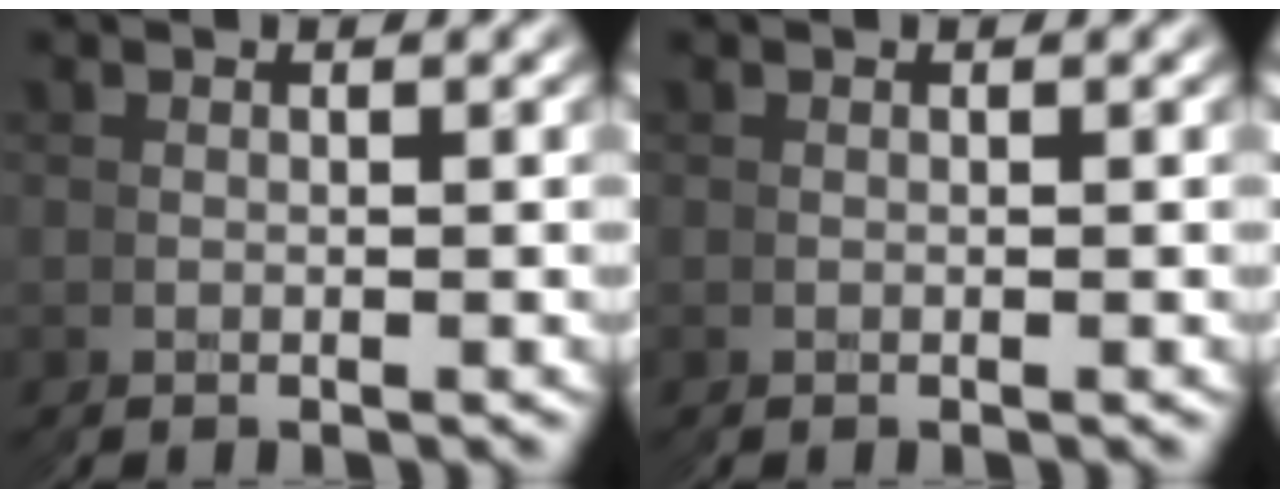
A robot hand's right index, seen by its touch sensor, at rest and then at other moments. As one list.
[{"total": 0.0}]